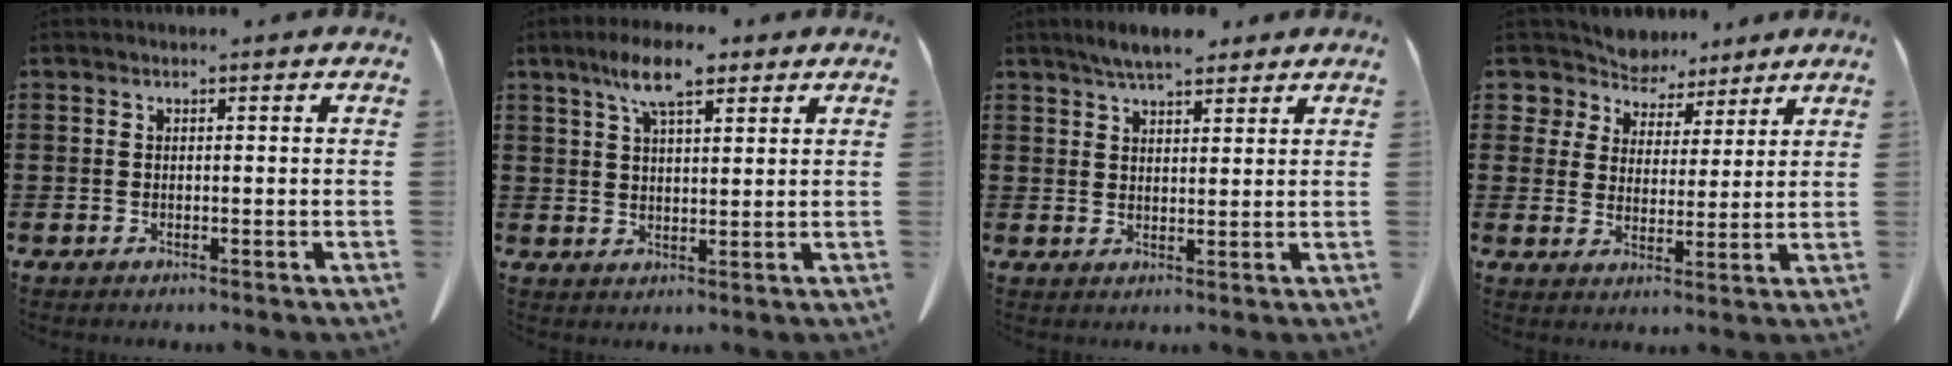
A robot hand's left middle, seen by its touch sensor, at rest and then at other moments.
{"total": 7.7, "force": [5.1, 2.1, 5.4], "torque": [-0.117, 0.000, 0.091]}
{"total": 4.8, "force": [4.2, 1.1, 2.1], "torque": [-0.050, -0.006, 0.079]}
{"total": 7.1, "force": [6.4, 2.9, 0.0], "torque": [-0.042, -0.037, 0.122]}